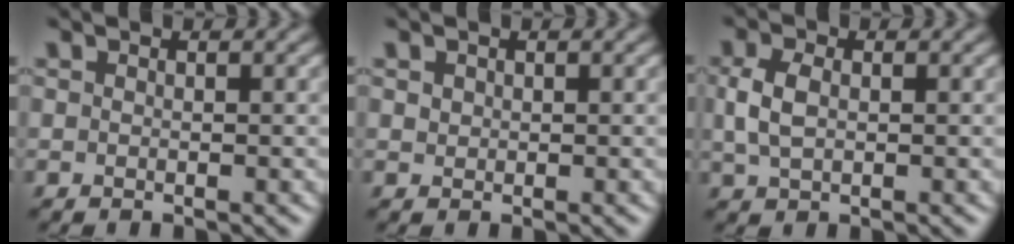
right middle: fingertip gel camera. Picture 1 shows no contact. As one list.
[{"total": 0.7, "force": [0.5, 0.5, 0.0], "torque": [-0.002, 0.001, 0.011]}, {"total": 2.7, "force": [0.3, 1.8, 1.9], "torque": [-0.049, 0.005, 0.007]}]